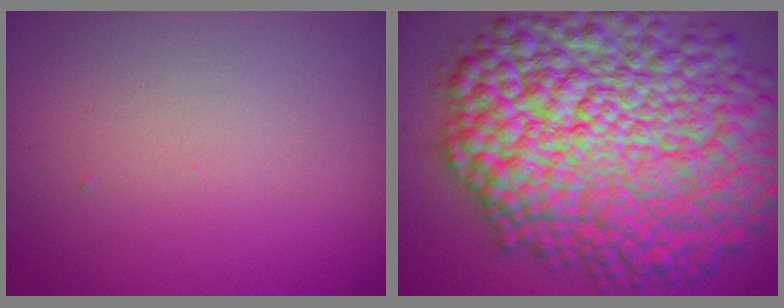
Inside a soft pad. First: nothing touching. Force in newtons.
{"total": 18.0, "press": 18.0, "slide": 0.1}